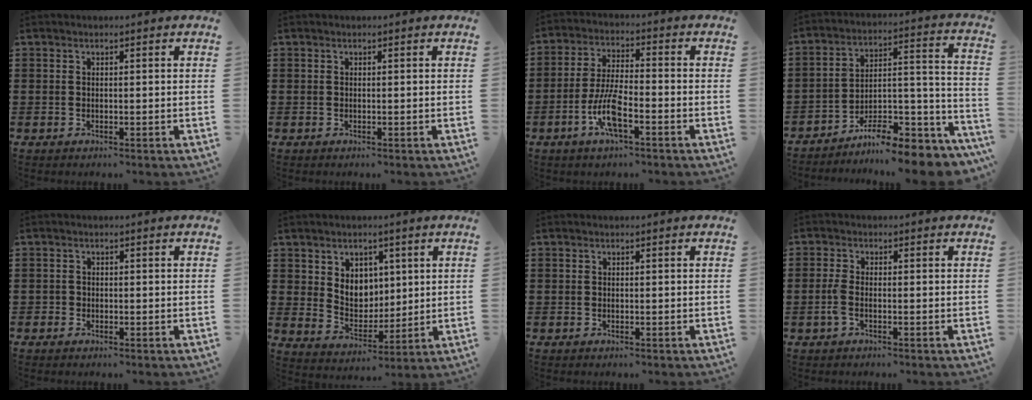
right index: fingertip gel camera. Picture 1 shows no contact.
{"total": 0.0}
{"total": 7.3, "force": [-3.3, 1.9, 6.3], "torque": [-0.141, -0.008, -0.066]}
{"total": 8.5, "force": [-7.5, 1.7, 3.7], "torque": [-0.042, 0.019, -0.142]}
{"total": 0.7, "force": [-0.4, 0.6, 0.0], "torque": [-0.002, 0.003, -0.010]}
{"total": 5.5, "force": [2.6, 4.6, 1.5], "torque": [-0.036, 0.001, 0.043]}
{"total": 0.0}
{"total": 2.4, "force": [-0.8, 0.7, 2.1], "torque": [-0.053, -0.005, -0.019]}